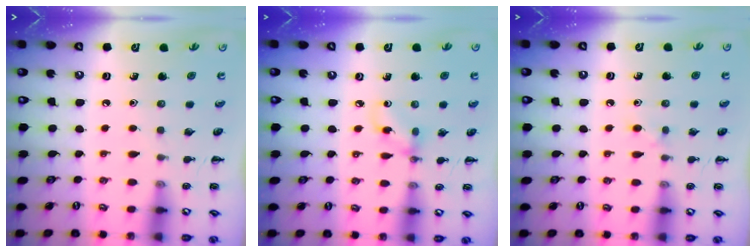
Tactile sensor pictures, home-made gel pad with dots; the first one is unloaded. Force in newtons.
{"total": 4.1, "press": 4.1, "slide": 0.5}
{"total": 3.2, "press": 2.9, "slide": 1.3}